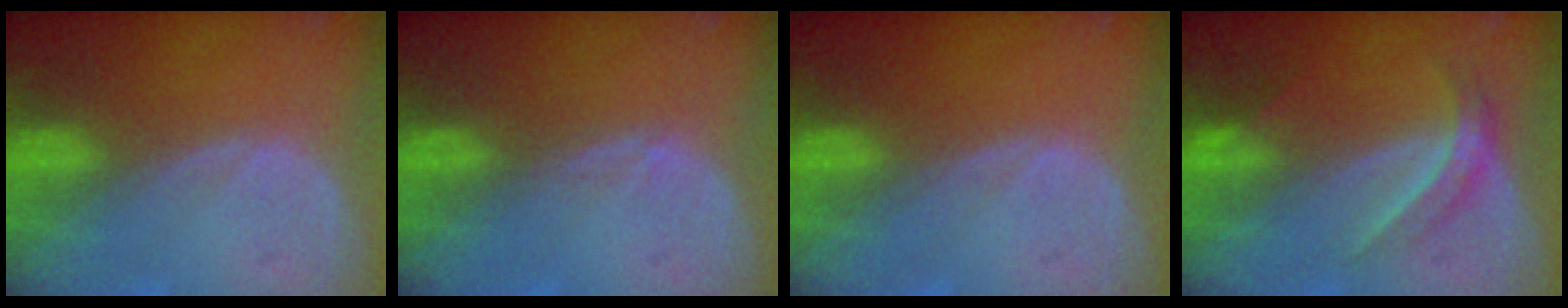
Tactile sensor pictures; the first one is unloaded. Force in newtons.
{"total": 0.6, "press": 0.4, "slide": 0.4}
{"total": 0.0}
{"total": 4.6, "press": 4.1, "slide": 2.1}